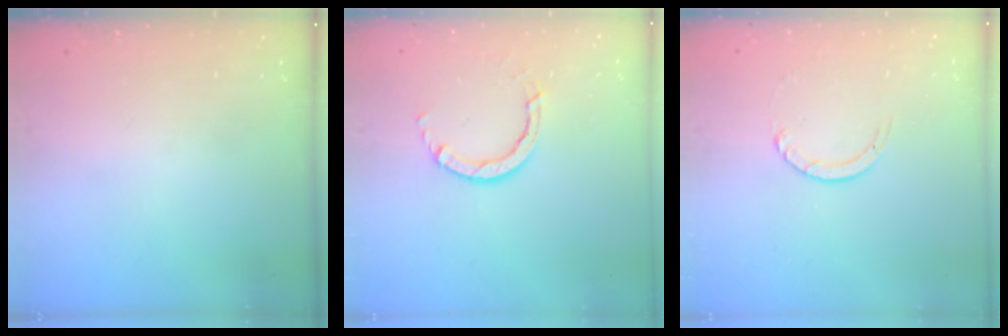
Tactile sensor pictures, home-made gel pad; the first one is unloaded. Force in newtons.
{"total": 3.7, "press": 3.7, "slide": 0.4}
{"total": 2.4, "press": 2.4, "slide": 0.2}